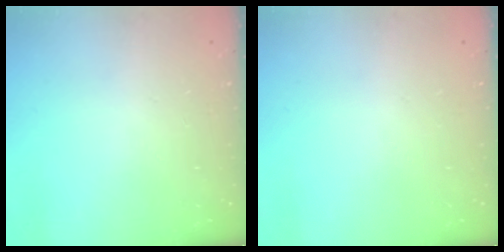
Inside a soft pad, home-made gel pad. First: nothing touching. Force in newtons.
{"total": 0.0}